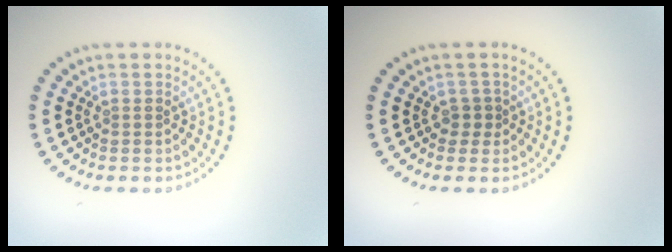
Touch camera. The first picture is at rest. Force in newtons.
{"total": 1.2, "press": 0.9, "slide": 0.8}